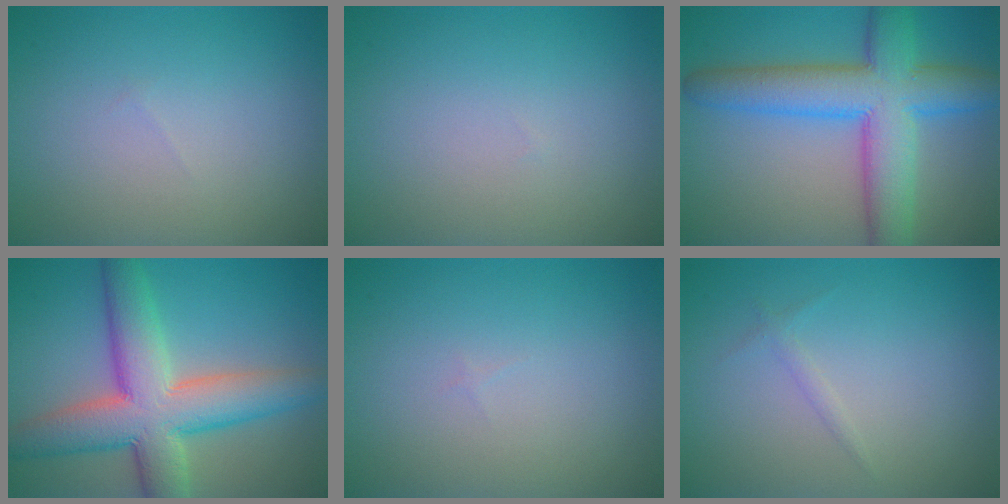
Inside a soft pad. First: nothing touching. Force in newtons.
{"total": 0.0}
{"total": 9.4, "press": 9.4, "slide": 0.4}
{"total": 9.6, "press": 9.6, "slide": 0.4}
{"total": 0.0}
{"total": 0.8, "press": 0.8, "slide": 0.1}